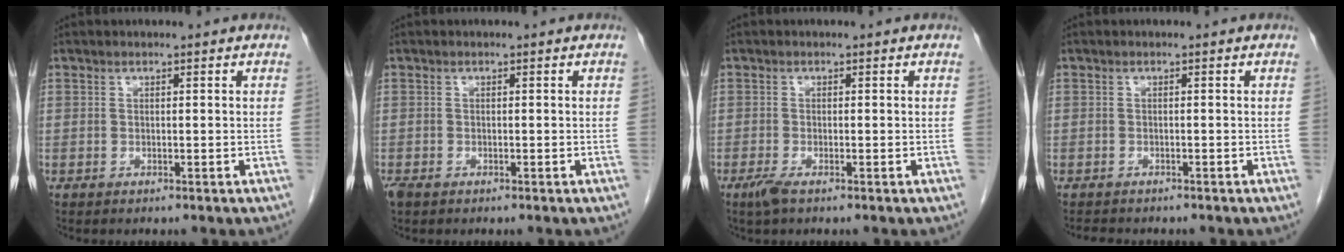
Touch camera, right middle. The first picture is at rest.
{"total": 1.4, "force": [-1.0, 0.7, 0.7], "torque": [-0.020, -0.003, -0.015]}
{"total": 1.9, "force": [-1.2, 0.3, 1.4], "torque": [-0.034, -0.005, -0.025]}
{"total": 3.3, "force": [-2.9, 1.2, 1.2], "torque": [-0.021, -0.006, -0.038]}